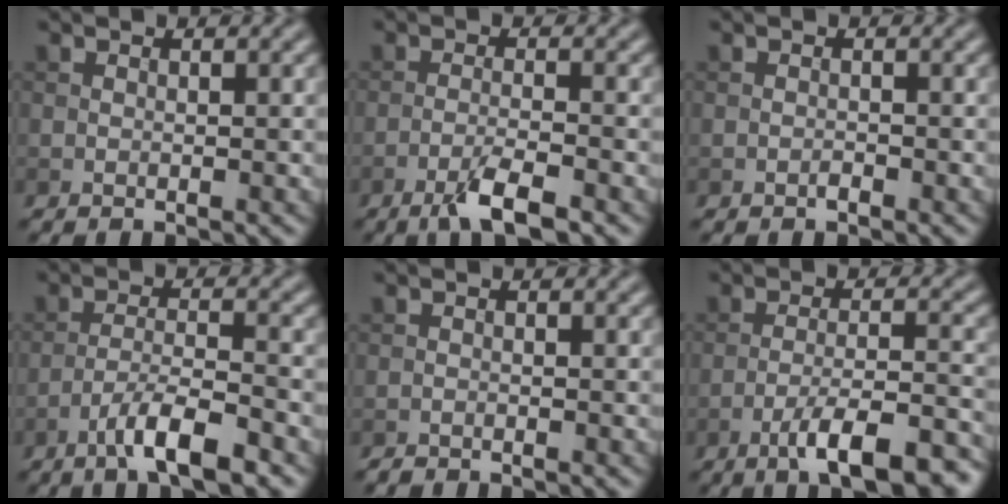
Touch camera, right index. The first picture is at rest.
{"total": 3.9, "force": [-2.5, 0.6, 2.9], "torque": [-0.054, 0.001, -0.053]}
{"total": 0.5, "force": [-0.4, 0.2, 0.3], "torque": [-0.004, 0.002, -0.009]}
{"total": 5.5, "force": [-3.6, 1.0, 4.0], "torque": [-0.070, 0.005, -0.068]}
{"total": 0.8, "force": [-0.8, 0.1, 0.0], "torque": [0.002, -0.001, -0.017]}
{"total": 8.3, "force": [-5.3, 1.9, 6.2], "torque": [-0.094, 0.003, -0.082]}